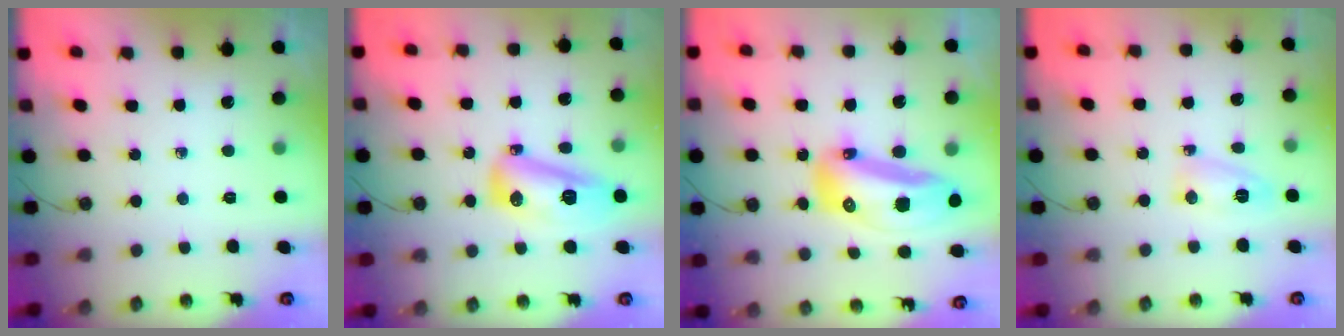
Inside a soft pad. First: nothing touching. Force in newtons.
{"total": 12.5, "press": 12.5, "slide": 1.0}
{"total": 27.1, "press": 21.3, "slide": 16.7}
{"total": 5.1, "press": 5.0, "slide": 0.8}